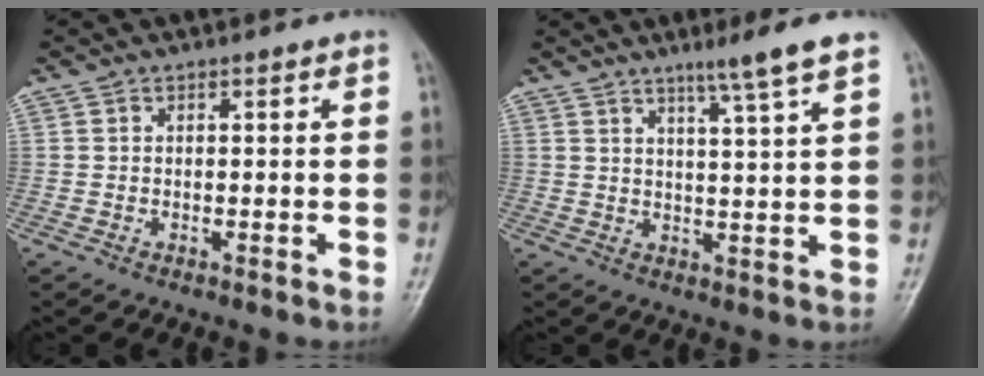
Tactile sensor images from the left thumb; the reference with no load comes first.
{"total": 6.5, "force": [4.5, -0.7, 4.7], "torque": [-0.076, -0.026, 0.073]}